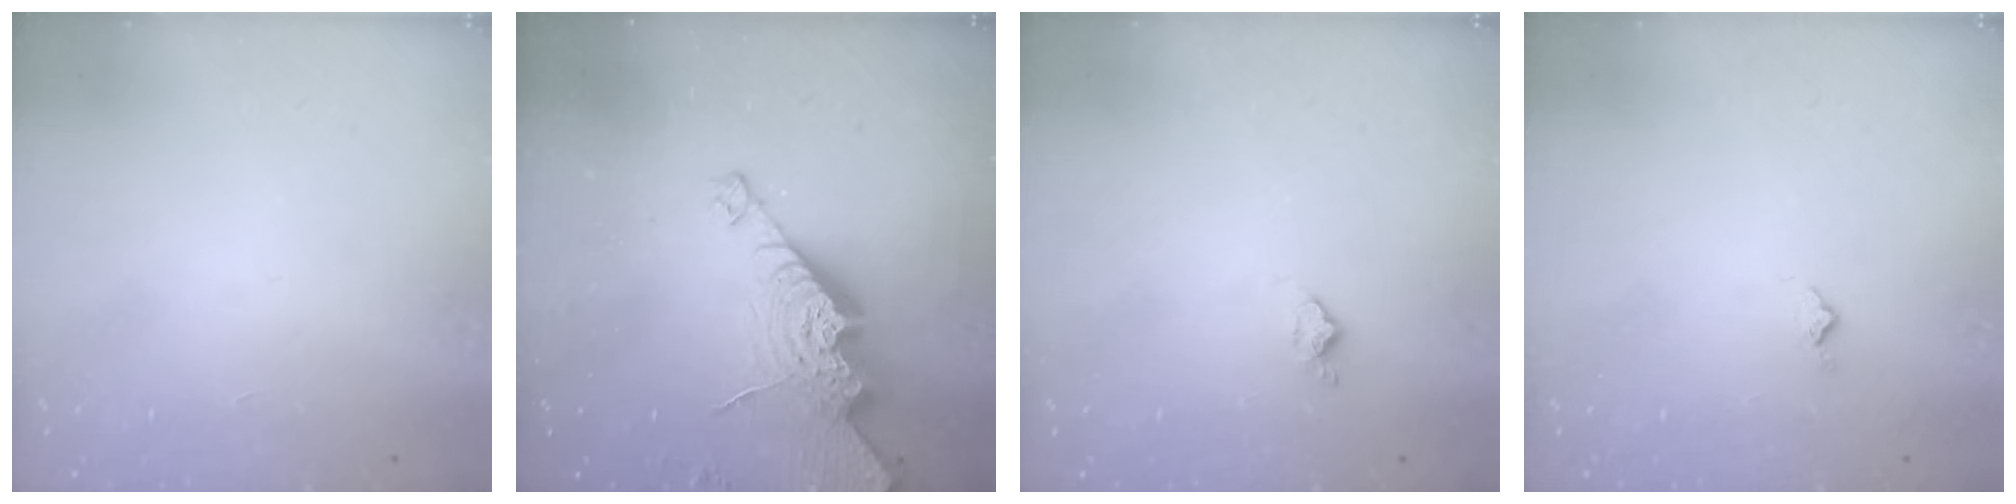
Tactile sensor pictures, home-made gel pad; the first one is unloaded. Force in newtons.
{"total": 24.0, "press": 23.9, "slide": 2.2}
{"total": 3.6, "press": 3.5, "slide": 0.4}
{"total": 3.3, "press": 3.2, "slide": 0.5}